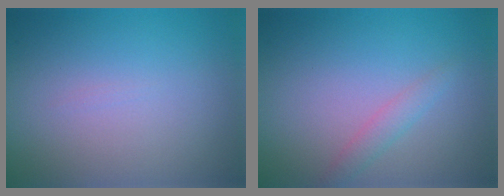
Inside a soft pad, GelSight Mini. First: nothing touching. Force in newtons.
{"total": 1.4, "press": 1.4, "slide": 0.1}